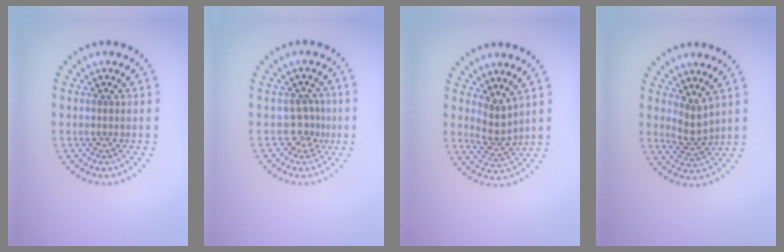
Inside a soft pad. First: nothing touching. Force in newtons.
{"total": 1.9, "press": 1.4, "slide": 1.2}
{"total": 2.3, "press": 1.6, "slide": 1.6}
{"total": 2.1, "press": 1.5, "slide": 1.5}